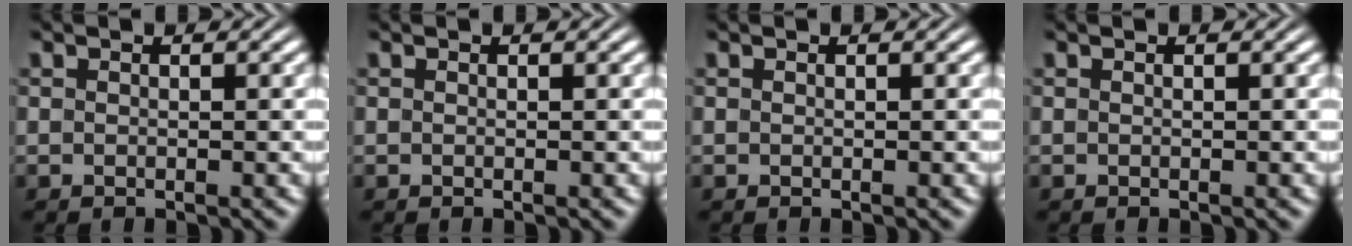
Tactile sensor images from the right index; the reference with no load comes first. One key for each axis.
{"total": 0.0}
{"total": 0.0}
{"total": 0.0}